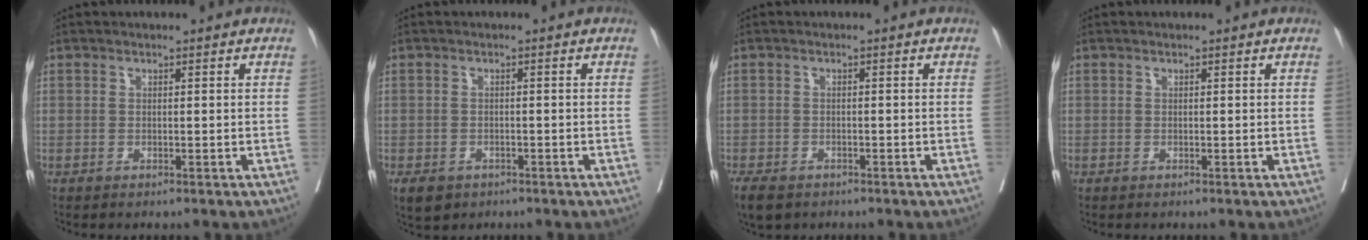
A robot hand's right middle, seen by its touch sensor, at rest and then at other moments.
{"total": 4.4, "force": [-2.8, 3.0, 1.5], "torque": [-0.024, -0.003, -0.040]}
{"total": 5.6, "force": [-4.0, 3.0, 2.5], "torque": [-0.048, -0.009, -0.064]}
{"total": 0.0}